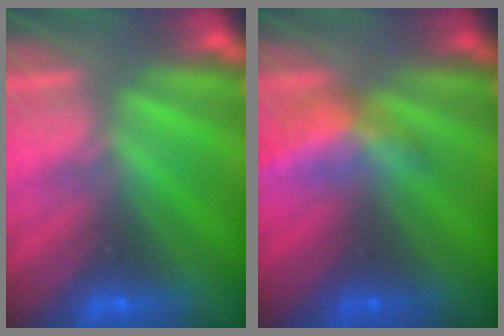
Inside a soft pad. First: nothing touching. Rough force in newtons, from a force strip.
{"total": 2.3}